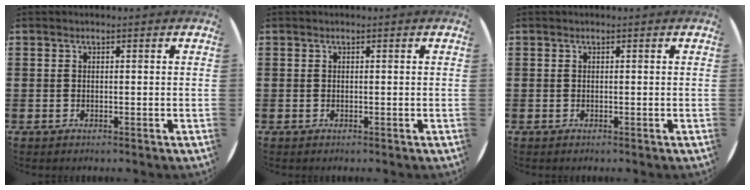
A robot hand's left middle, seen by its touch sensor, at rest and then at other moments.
{"total": 0.0}
{"total": 0.0}